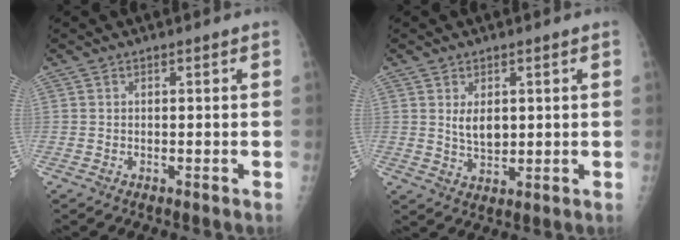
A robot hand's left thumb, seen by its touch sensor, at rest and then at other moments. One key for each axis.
{"total": 4.5, "fx": 1.1, "fy": 2.8, "fz": 3.3, "tx": -0.044, "ty": -0.014, "tz": 0.027}